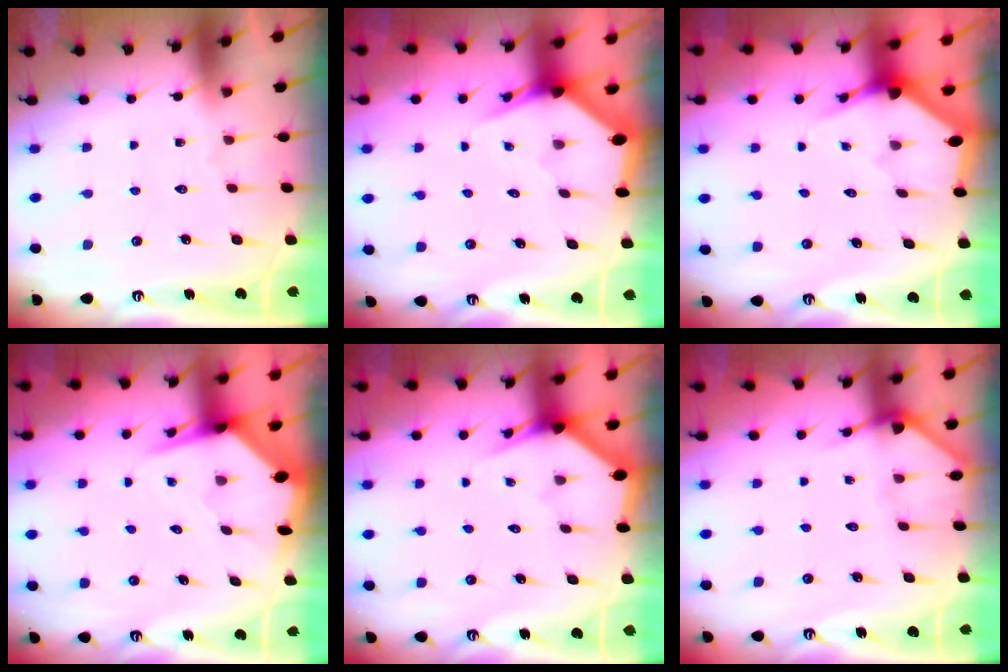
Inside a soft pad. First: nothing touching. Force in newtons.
{"total": 3.3, "press": 3.2, "slide": 0.5}
{"total": 2.9, "press": 2.9, "slide": 0.2}
{"total": 4.4, "press": 4.3, "slide": 0.7}
{"total": 2.9, "press": 2.9, "slide": 0.1}
{"total": 4.4, "press": 4.4, "slide": 0.4}